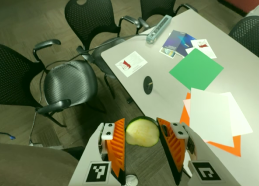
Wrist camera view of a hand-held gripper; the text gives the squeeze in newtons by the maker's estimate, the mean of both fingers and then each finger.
{"total": 4.4, "left": 4.1, "right": 4.8}